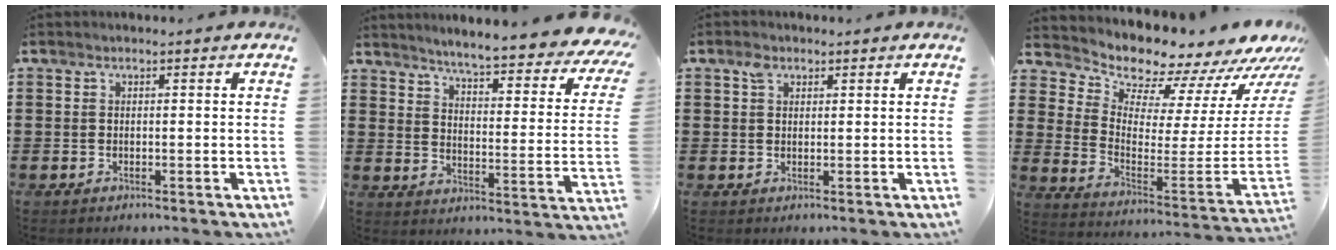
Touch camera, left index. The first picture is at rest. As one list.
[{"total": 5.0, "force": [4.3, -0.7, 2.4], "torque": [-0.059, -0.044, 0.063]}, {"total": 1.9, "force": [1.1, 1.2, 1.0], "torque": [-0.023, 0.004, 0.021]}, {"total": 8.4, "force": [8.3, 0.8, 0.3], "torque": [-0.026, -0.105, 0.137]}]